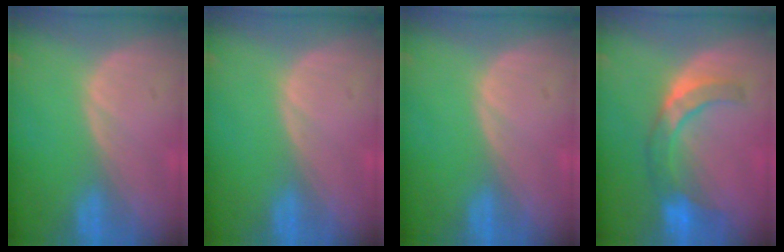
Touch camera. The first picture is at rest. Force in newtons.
{"total": 0.0}
{"total": 0.0}
{"total": 7.5, "press": 7.1, "slide": 2.3}